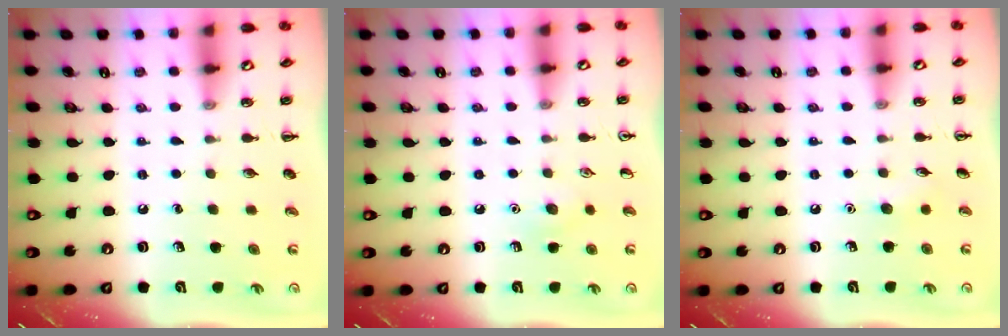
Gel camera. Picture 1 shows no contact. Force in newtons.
{"total": 6.0, "press": 5.8, "slide": 1.6}
{"total": 4.5, "press": 4.2, "slide": 1.4}